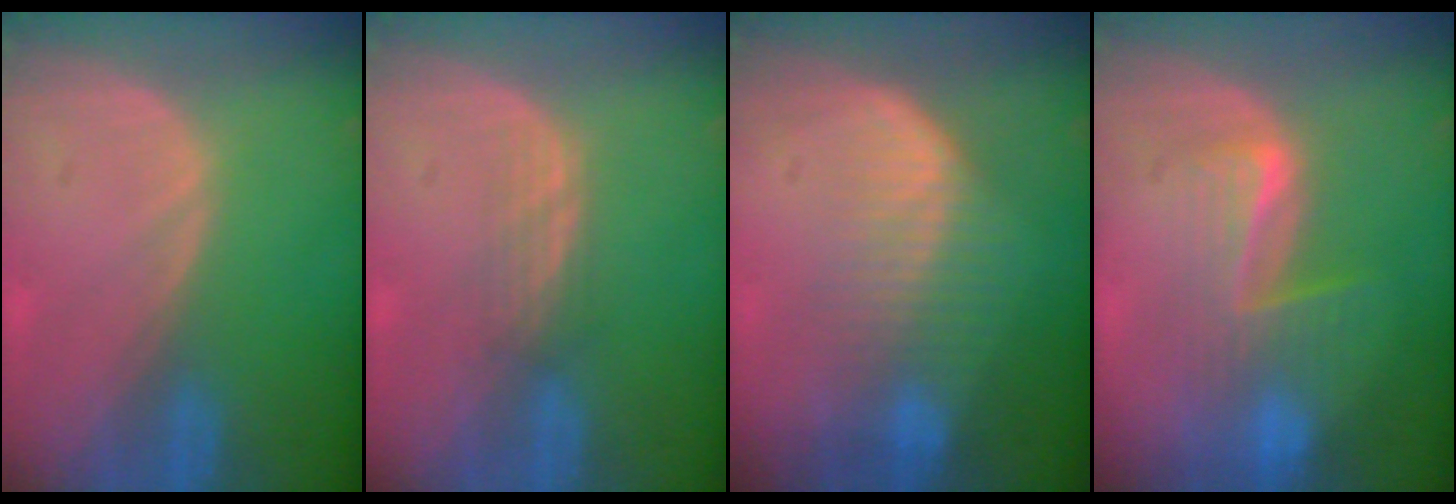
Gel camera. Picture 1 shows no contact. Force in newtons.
{"total": 2.4, "press": 2.3, "slide": 0.5}
{"total": 7.2, "press": 6.6, "slide": 2.8}
{"total": 6.7, "press": 6.5, "slide": 1.4}